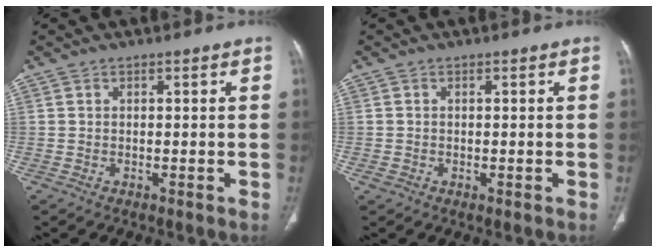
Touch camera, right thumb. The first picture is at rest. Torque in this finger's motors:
{"motor_torque": [1.49, -0.07, 0.26, -1.25, 0.09]}